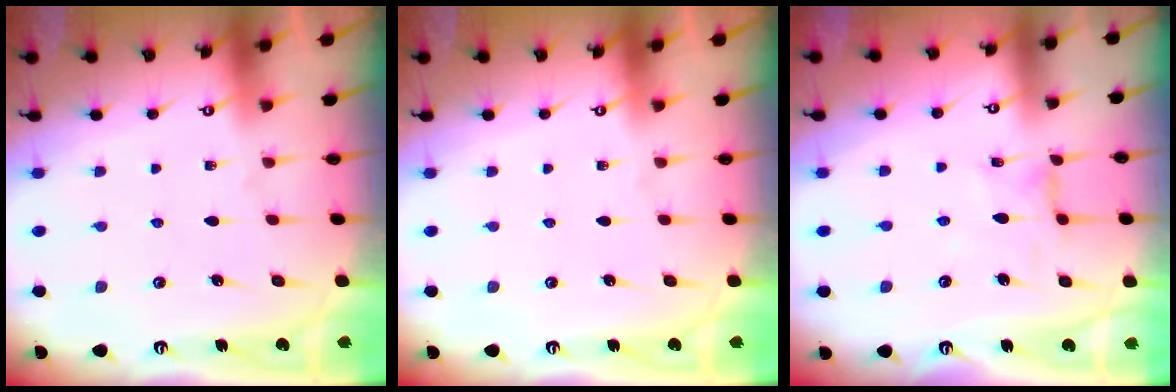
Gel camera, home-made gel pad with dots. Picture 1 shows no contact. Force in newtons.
{"total": 0.0}
{"total": 1.6, "press": 1.6, "slide": 0.3}